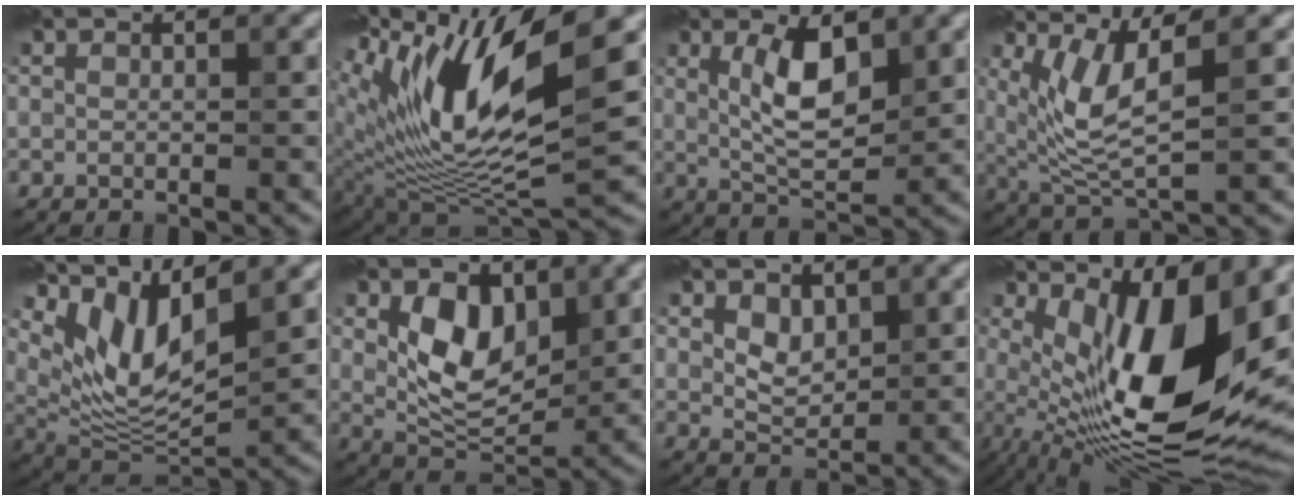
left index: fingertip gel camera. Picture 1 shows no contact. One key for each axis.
{"total": 13.6, "fx": 4.6, "fy": 4.2, "fz": 12.1, "tx": -0.234, "ty": -0.004, "tz": 0.087}
{"total": 4.9, "fx": 1.5, "fy": 1.7, "fz": 4.3, "tx": -0.082, "ty": 0.001, "tz": 0.029}
{"total": 5.4, "fx": 1.9, "fy": 1.4, "fz": 4.8, "tx": -0.113, "ty": -0.013, "tz": 0.047}
{"total": 8.1, "fx": 4.6, "fy": 2.9, "fz": 6.0, "tx": -0.123, "ty": -0.010, "tz": 0.092}
{"total": 6.0, "fx": 1.8, "fy": 3.6, "fz": 4.4, "tx": -0.079, "ty": -0.006, "tz": 0.034}
{"total": 2.2, "fx": 1.1, "fy": 1.4, "fz": 1.3, "tx": -0.026, "ty": -0.004, "tz": 0.026}
{"total": 14.5, "fx": 2.5, "fy": 5.0, "fz": 13.4, "tx": -0.219, "ty": -0.022, "tz": 0.045}